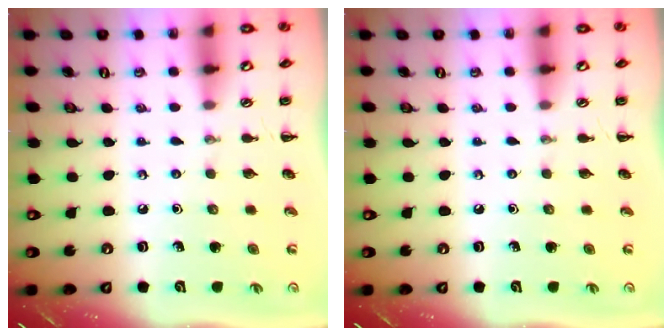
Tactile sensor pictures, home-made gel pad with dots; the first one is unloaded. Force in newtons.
{"total": 0.0}